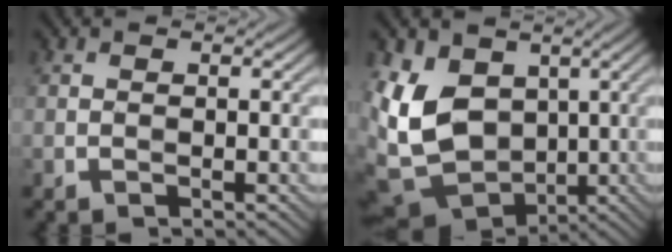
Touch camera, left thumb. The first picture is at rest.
{"total": 11.4, "force": [0.3, 8.8, 7.3], "torque": [-0.199, -0.013, -0.001]}